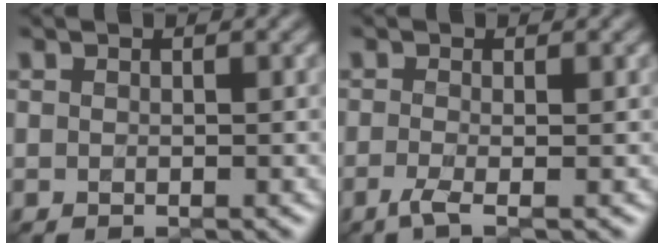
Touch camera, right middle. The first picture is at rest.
{"total": 2.1, "force": [-0.9, 0.5, 1.8], "torque": [-0.035, -0.009, -0.026]}